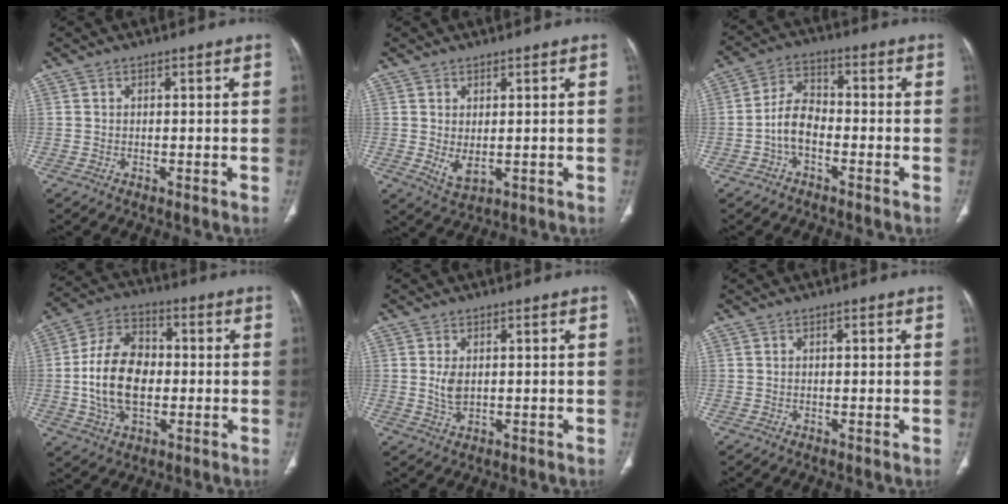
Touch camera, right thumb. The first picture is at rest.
{"total": 3.6, "force": [0.2, 1.9, 3.1], "torque": [-0.050, -0.010, 0.015]}
{"total": 6.6, "force": [-2.3, 4.0, 4.7], "torque": [-0.082, 0.028, -0.053]}
{"total": 15.2, "force": [-1.1, 9.9, 11.4], "torque": [-0.201, 0.021, -0.019]}
{"total": 3.2, "force": [0.4, 1.9, 2.6], "torque": [-0.053, -0.008, 0.013]}
{"total": 0.6, "force": [0.1, 0.3, 0.5], "torque": [-0.009, 0.003, 0.004]}